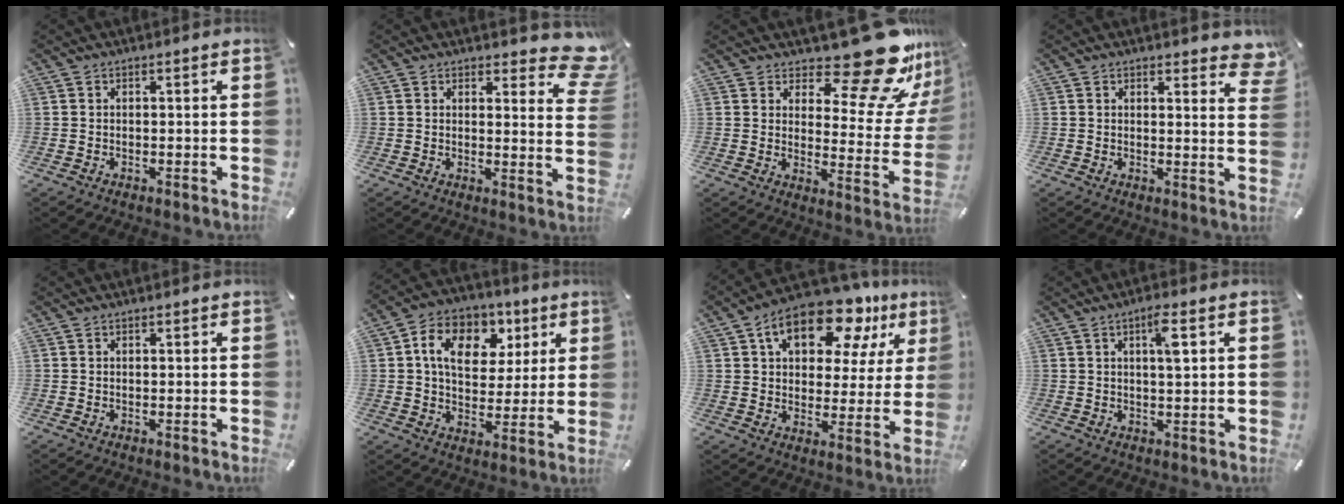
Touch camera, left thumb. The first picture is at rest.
{"total": 7.6, "force": [5.7, 3.3, 3.7], "torque": [-0.034, -0.045, 0.099]}
{"total": 19.7, "force": [15.1, 6.3, 11.0], "torque": [-0.136, -0.127, 0.248]}
{"total": 4.7, "force": [3.6, 2.0, 2.2], "torque": [-0.014, -0.027, 0.060]}
{"total": 0.0}
{"total": 12.7, "force": [4.7, 9.8, 6.7], "torque": [-0.105, -0.011, 0.086]}
{"total": 15.8, "force": [9.5, 8.9, 9.0], "torque": [-0.141, -0.046, 0.164]}
{"total": 4.6, "force": [1.5, 0.8, 4.3], "torque": [-0.072, -0.004, 0.019]}